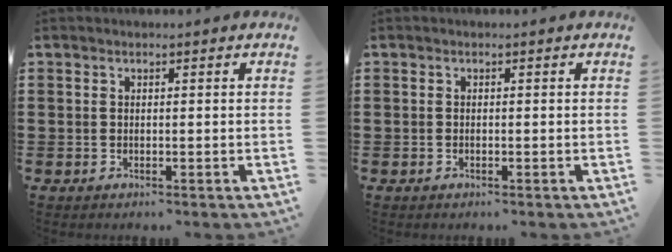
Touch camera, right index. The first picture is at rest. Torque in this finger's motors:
{"motor_torque": [0.04, 1.50, 0.01, 0.01]}